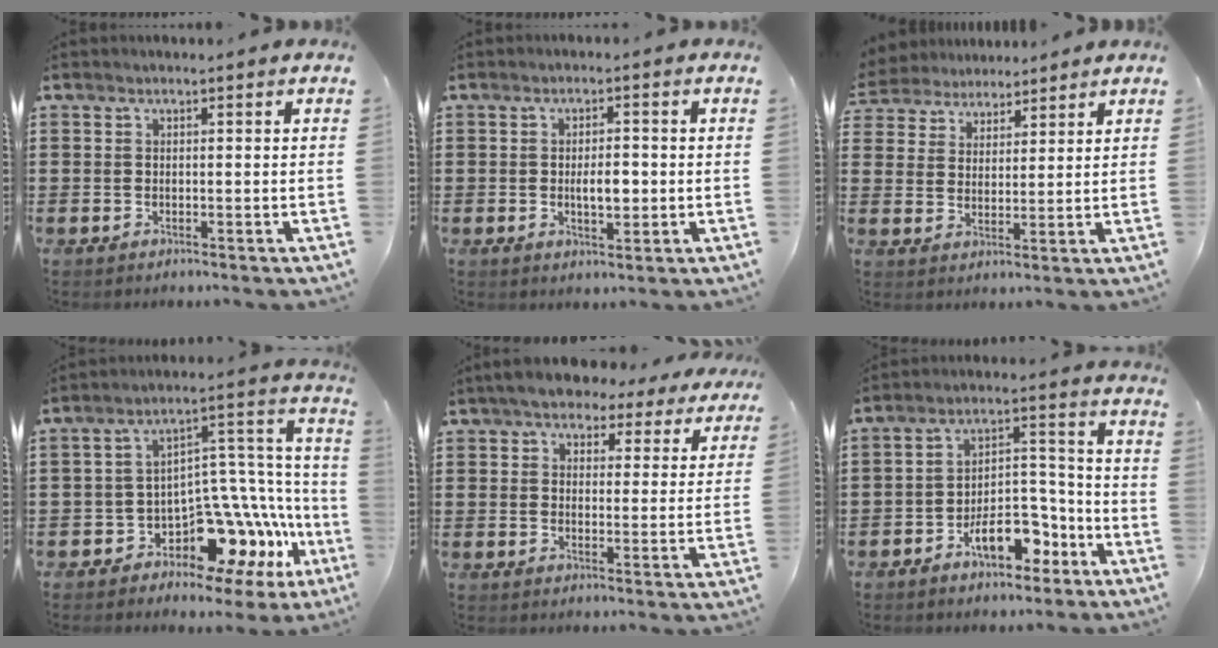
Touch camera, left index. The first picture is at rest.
{"total": 3.8, "force": [-0.3, 1.7, 3.4], "torque": [-0.048, -0.005, -0.010]}
{"total": 4.5, "force": [4.1, 1.8, 0.0], "torque": [-0.023, -0.013, 0.073]}
{"total": 8.8, "force": [-5.5, 4.5, 5.1], "torque": [-0.082, -0.027, -0.101]}
{"total": 5.7, "force": [5.2, 1.7, 1.5], "torque": [-0.056, -0.014, 0.095]}
{"total": 9.3, "force": [-5.4, 4.9, 5.8], "torque": [-0.087, 0.025, -0.095]}